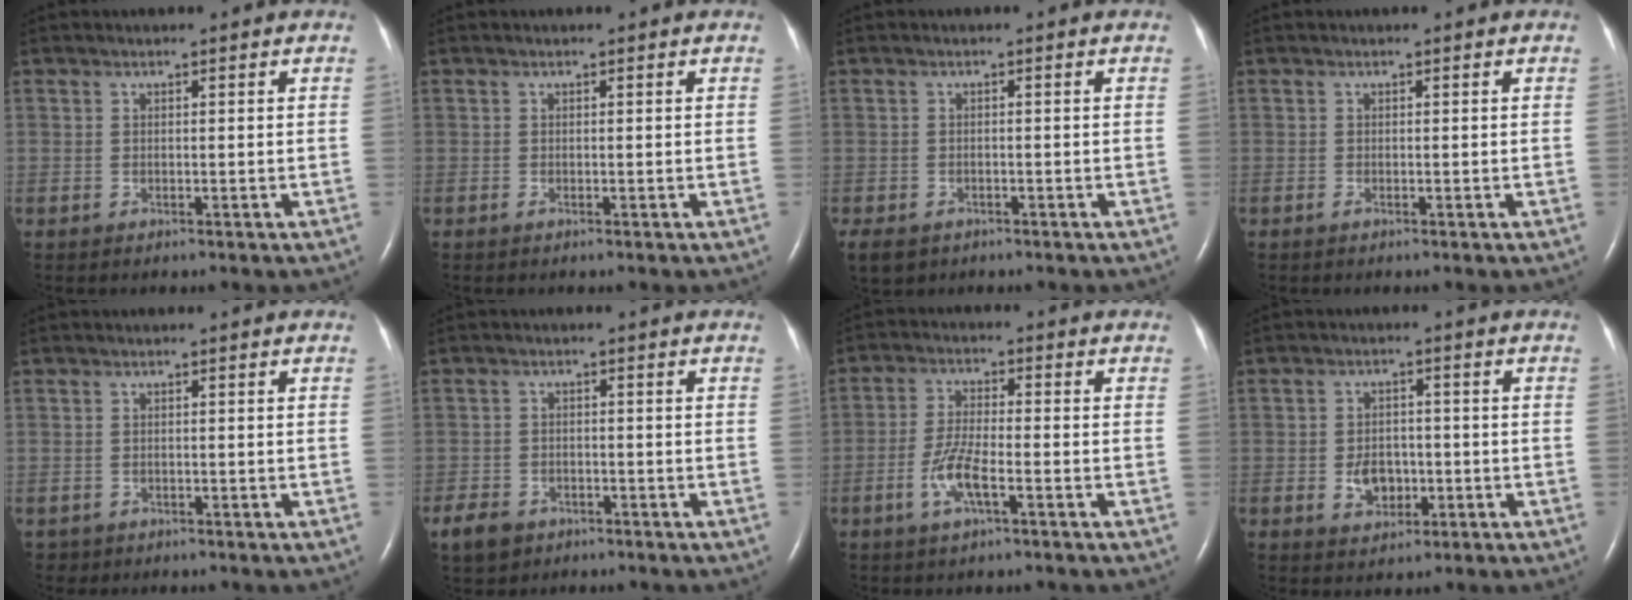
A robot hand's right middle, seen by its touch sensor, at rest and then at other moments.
{"total": 0.0}
{"total": 6.4, "force": [-3.9, 4.3, 2.7], "torque": [-0.062, -0.007, -0.055]}
{"total": 0.0}
{"total": 1.0, "force": [-0.6, 0.8, -0.1], "torque": [-0.006, 0.002, -0.006]}
{"total": 5.0, "force": [-3.3, 3.2, 1.7], "torque": [-0.038, 0.000, -0.053]}
{"total": 5.6, "force": [-2.4, 1.0, 5.0], "torque": [-0.108, -0.003, -0.048]}
{"total": 4.5, "force": [-1.1, 3.2, 2.9], "torque": [-0.052, 0.006, -0.013]}